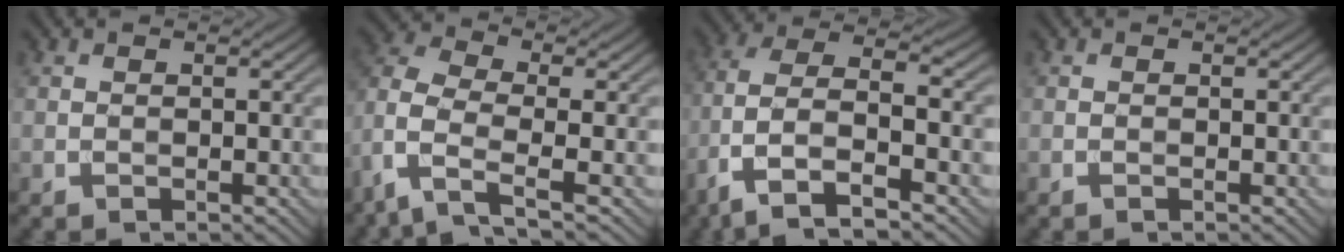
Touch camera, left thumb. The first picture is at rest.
{"total": 6.4, "force": [-2.5, 3.2, 4.9], "torque": [-0.112, 0.002, -0.071]}
{"total": 9.9, "force": [-4.5, 4.0, 7.9], "torque": [-0.166, 0.000, -0.097]}
{"total": 0.0}